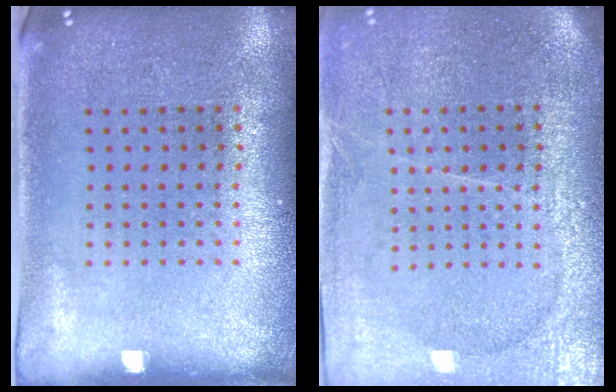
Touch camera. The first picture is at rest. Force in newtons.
{"total": 3.8, "press": 3.4, "slide": 1.7}